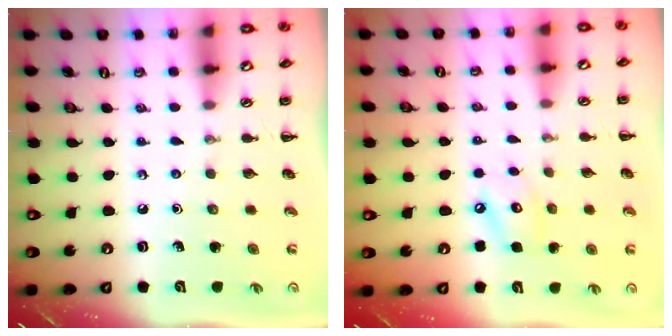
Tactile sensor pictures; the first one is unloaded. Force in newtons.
{"total": 6.7, "press": 6.6, "slide": 0.9}